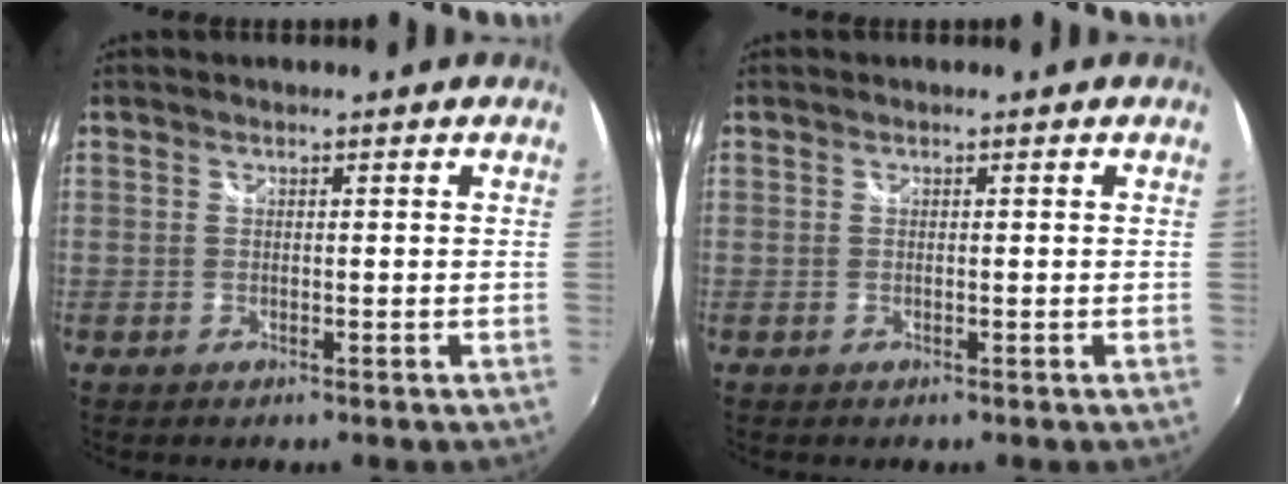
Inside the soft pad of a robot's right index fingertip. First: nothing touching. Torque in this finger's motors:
{"motor_torque": [0.00, 0.00, 0.00, 0.00]}